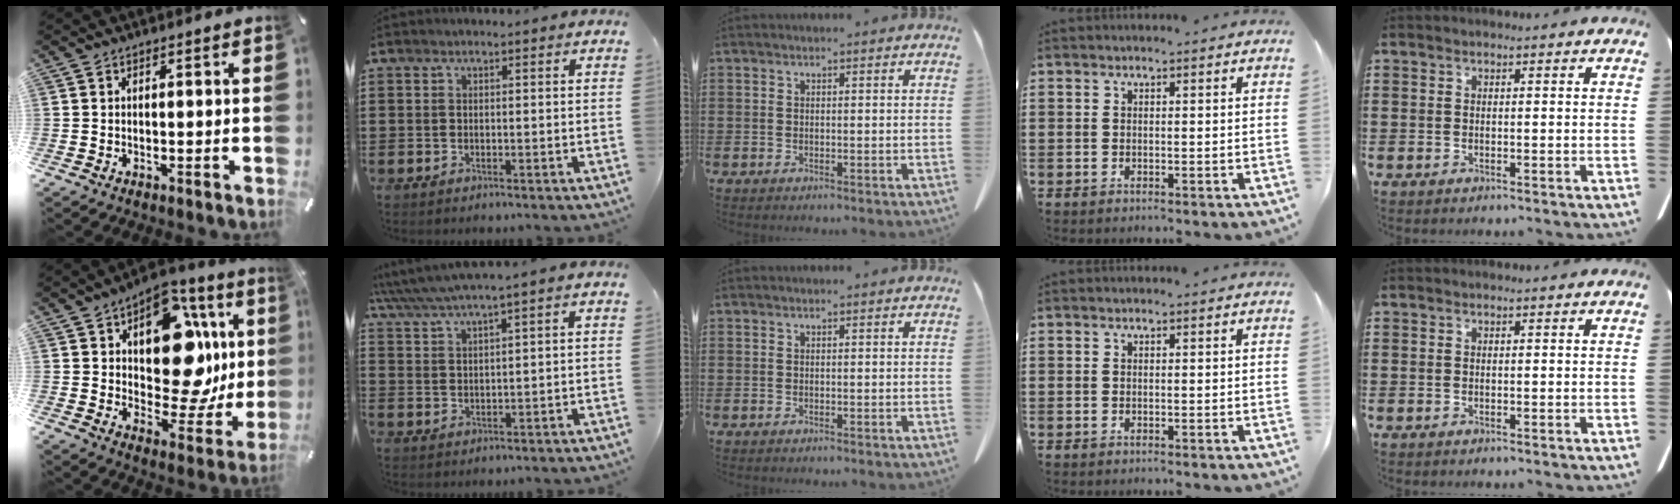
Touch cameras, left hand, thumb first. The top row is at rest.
{"thumb": {"total": 18.2, "force": [5.5, 11.6, 12.9], "torque": [-0.163, -0.041, 0.096]}, "index": {"total": 3.1, "force": [2.3, -0.3, 2.1], "torque": [-0.057, -0.010, 0.035]}}